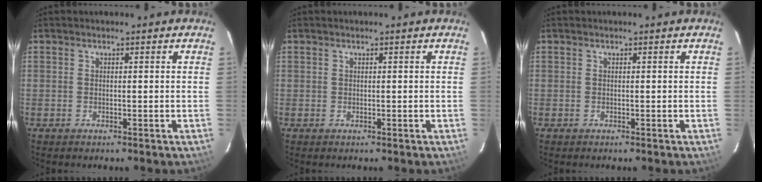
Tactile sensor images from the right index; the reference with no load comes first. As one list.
[{"total": 0.0}, {"total": 0.0}]